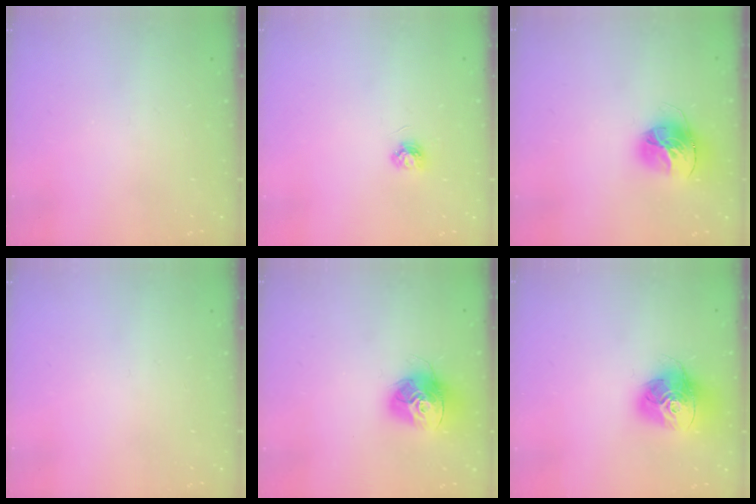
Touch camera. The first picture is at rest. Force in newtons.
{"total": 3.9, "press": 3.9, "slide": 0.4}
{"total": 15.4, "press": 15.3, "slide": 1.7}
{"total": 0.0}
{"total": 14.5, "press": 14.4, "slide": 1.4}
{"total": 15.3, "press": 15.2, "slide": 1.8}